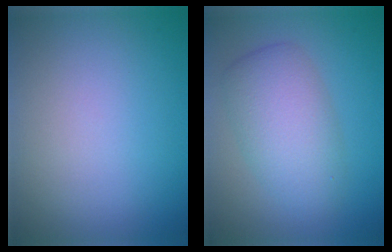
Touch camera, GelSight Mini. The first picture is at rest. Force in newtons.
{"total": 5.3, "press": 5.3, "slide": 0.1}